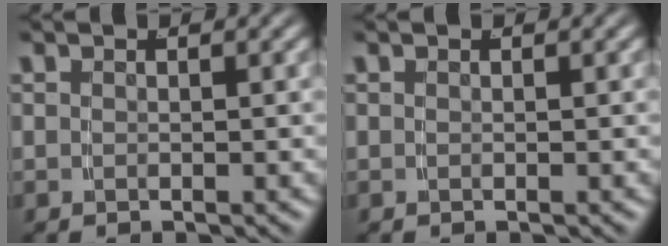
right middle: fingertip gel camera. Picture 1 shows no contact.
{"total": 0.0}